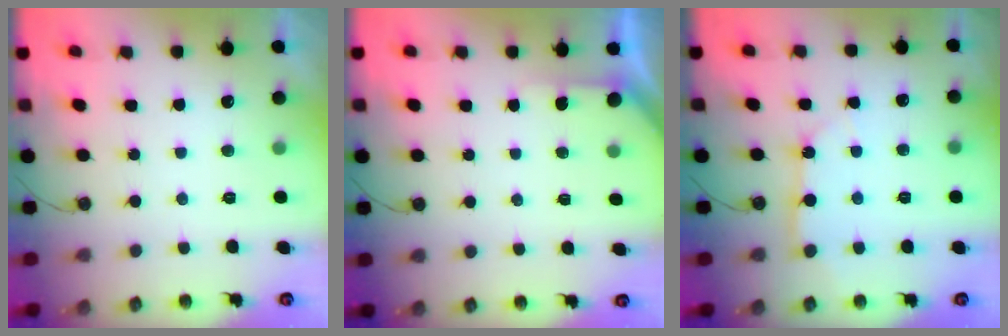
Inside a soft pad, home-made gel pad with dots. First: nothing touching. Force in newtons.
{"total": 2.5, "press": 2.5, "slide": 0.3}
{"total": 3.6, "press": 3.6, "slide": 0.4}